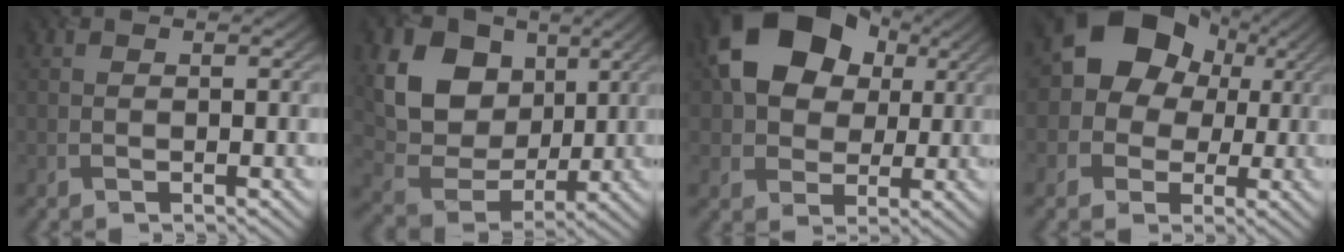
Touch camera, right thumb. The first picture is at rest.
{"total": 13.3, "force": [4.6, 10.3, 7.0], "torque": [-0.190, 0.023, 0.090]}
{"total": 14.2, "force": [4.7, 10.5, 8.4], "torque": [-0.152, 0.022, 0.074]}
{"total": 10.7, "force": [2.4, 9.2, 4.9], "torque": [-0.083, 0.010, 0.016]}